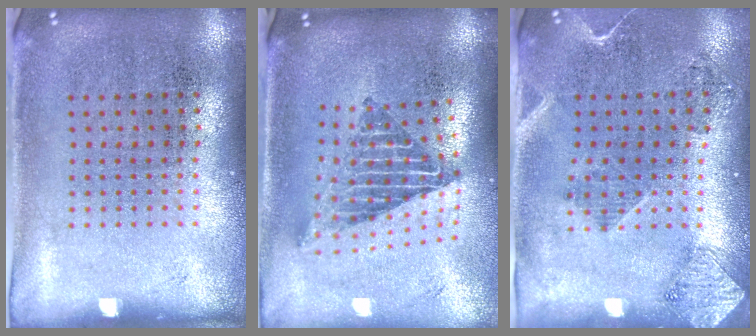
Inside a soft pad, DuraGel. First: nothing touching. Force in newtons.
{"total": 2.3, "press": 1.6, "slide": 1.7}
{"total": 1.9, "press": 1.6, "slide": 1.0}